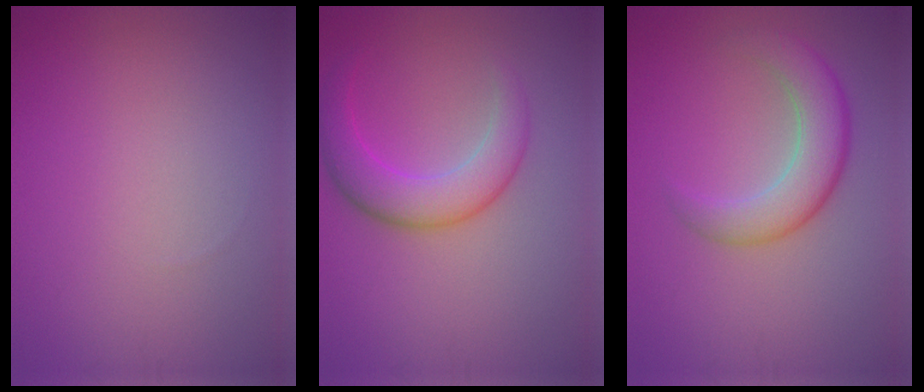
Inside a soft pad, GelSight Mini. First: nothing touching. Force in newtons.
{"total": 4.8, "press": 4.8, "slide": 0.3}
{"total": 4.9, "press": 4.9, "slide": 0.2}